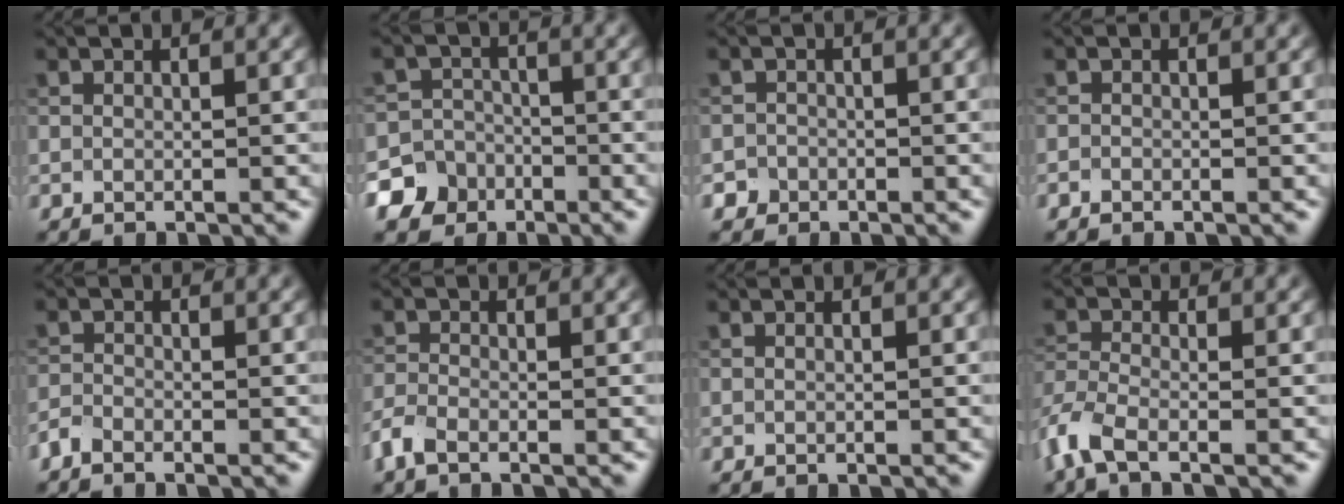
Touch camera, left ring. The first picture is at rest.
{"total": 7.4, "force": [-4.6, 5.7, 0.9], "torque": [-0.007, -0.017, -0.100]}
{"total": 1.7, "force": [-1.3, 1.2, -0.1], "torque": [0.010, 0.008, -0.020]}
{"total": 0.6, "force": [-0.5, 0.3, 0.1], "torque": [0.001, -0.002, -0.010]}
{"total": 1.4, "force": [-1.3, 0.4, 0.4], "torque": [-0.009, 0.001, -0.035]}
{"total": 2.2, "force": [-1.6, 0.9, 1.3], "torque": [-0.033, -0.002, -0.044]}
{"total": 0.0}
{"total": 3.9, "force": [-2.7, 1.2, 2.5], "torque": [-0.064, -0.012, -0.071]}